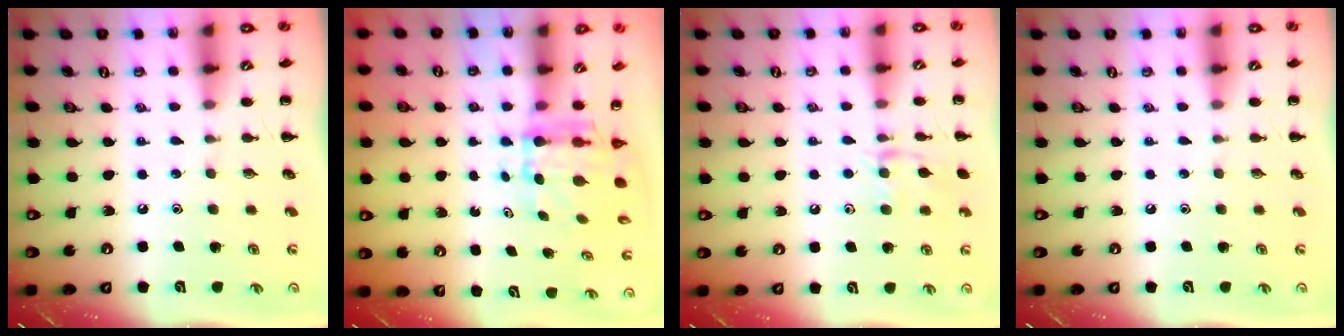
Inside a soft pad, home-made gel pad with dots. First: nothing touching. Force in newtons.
{"total": 5.7, "press": 5.6, "slide": 1.1}
{"total": 9.4, "press": 9.4, "slide": 0.7}
{"total": 0.0}